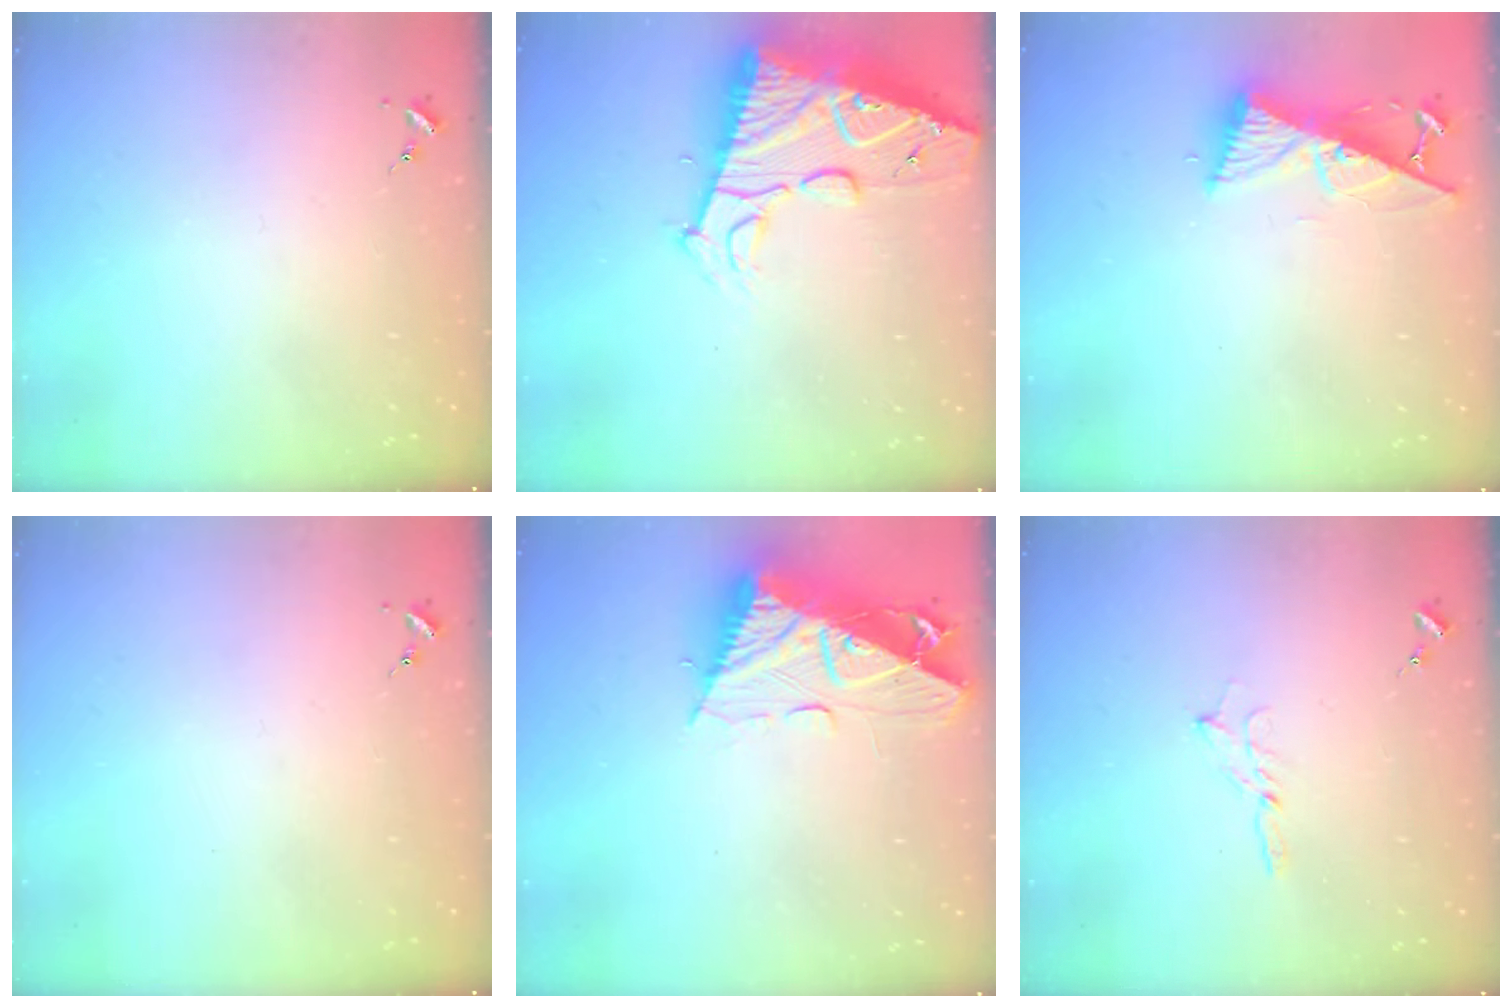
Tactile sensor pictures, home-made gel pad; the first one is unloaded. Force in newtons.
{"total": 18.3, "press": 18.2, "slide": 1.7}
{"total": 10.6, "press": 10.5, "slide": 1.2}
{"total": 0.0}
{"total": 16.6, "press": 16.5, "slide": 1.5}
{"total": 2.5, "press": 2.5, "slide": 0.2}